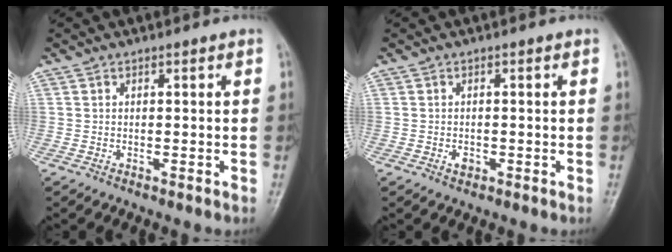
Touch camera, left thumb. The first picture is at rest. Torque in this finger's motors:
{"motor_torque": [0.01, 0.10, 0.21, 0.03, 0.00]}